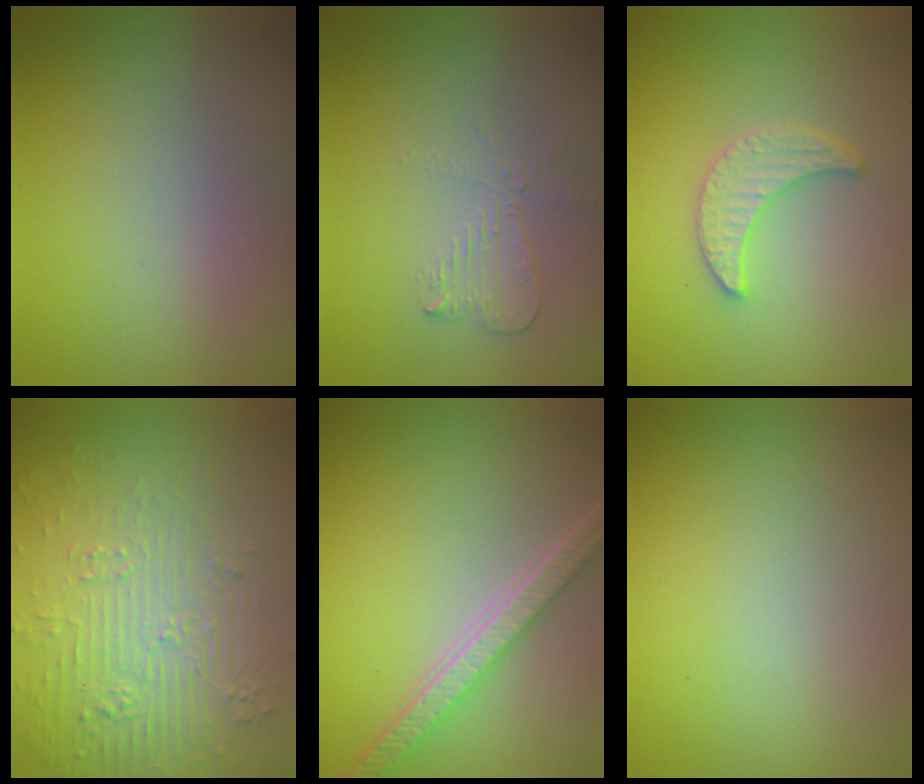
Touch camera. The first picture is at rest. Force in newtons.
{"total": 2.1, "press": 2.0, "slide": 0.5}
{"total": 2.9, "press": 2.9, "slide": 0.7}
{"total": 5.7, "press": 3.6, "slide": 4.4}
{"total": 5.3, "press": 3.9, "slide": 3.5}
{"total": 0.0}